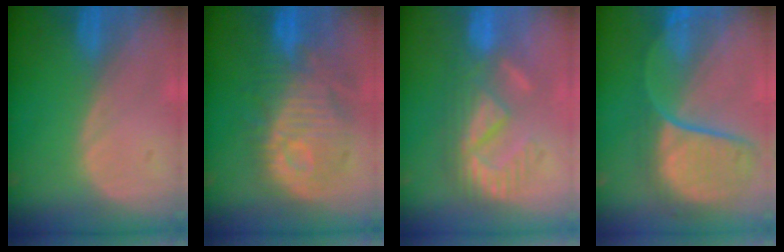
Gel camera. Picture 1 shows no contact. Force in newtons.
{"total": 11.3, "press": 10.6, "slide": 3.7}
{"total": 8.3, "press": 7.8, "slide": 2.8}
{"total": 10.2, "press": 9.5, "slide": 3.9}